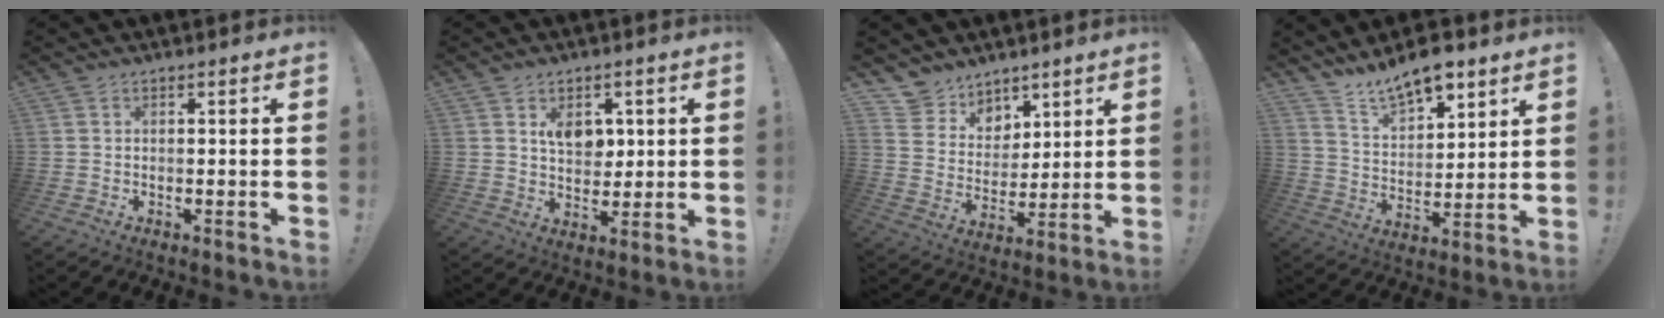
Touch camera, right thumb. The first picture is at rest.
{"total": 7.6, "force": [3.0, 5.8, 4.0], "torque": [-0.043, -0.015, 0.053]}
{"total": 9.9, "force": [7.5, 6.5, 0.4], "torque": [-0.020, -0.067, 0.152]}
{"total": 11.5, "force": [9.6, 4.2, 4.7], "torque": [-0.084, -0.070, 0.176]}